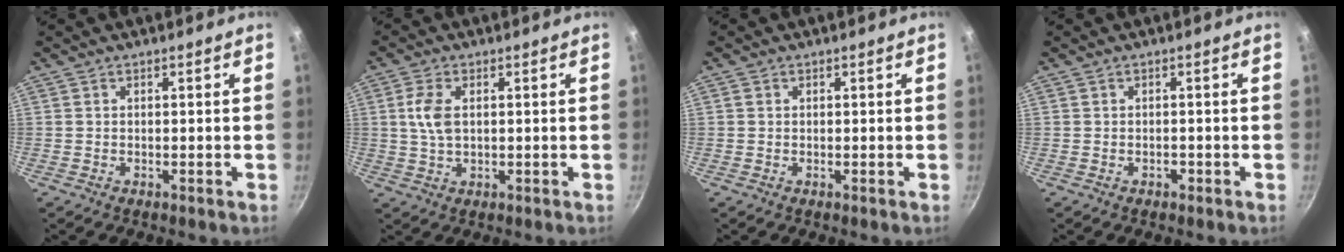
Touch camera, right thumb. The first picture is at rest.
{"total": 5.5, "force": [1.0, 3.0, 4.4], "torque": [-0.090, 0.002, 0.019]}
{"total": 0.6, "force": [0.1, 0.6, 0.2], "torque": [-0.001, 0.002, 0.000]}
{"total": 0.9, "force": [-0.5, 0.6, 0.4], "torque": [-0.002, 0.006, -0.005]}